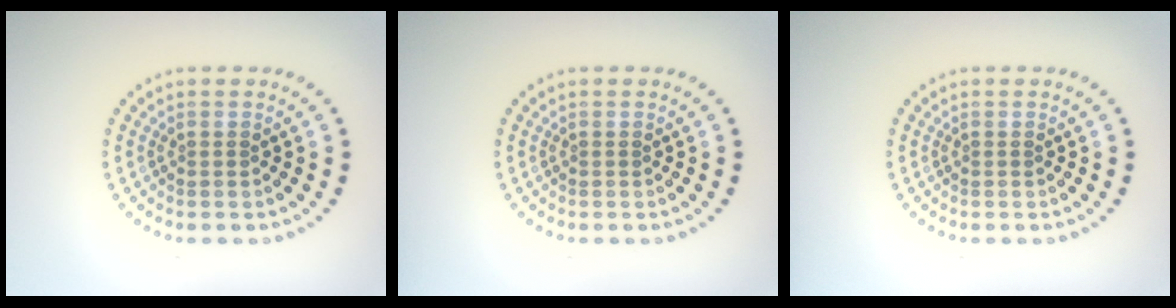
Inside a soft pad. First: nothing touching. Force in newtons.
{"total": 0.0}
{"total": 0.0}